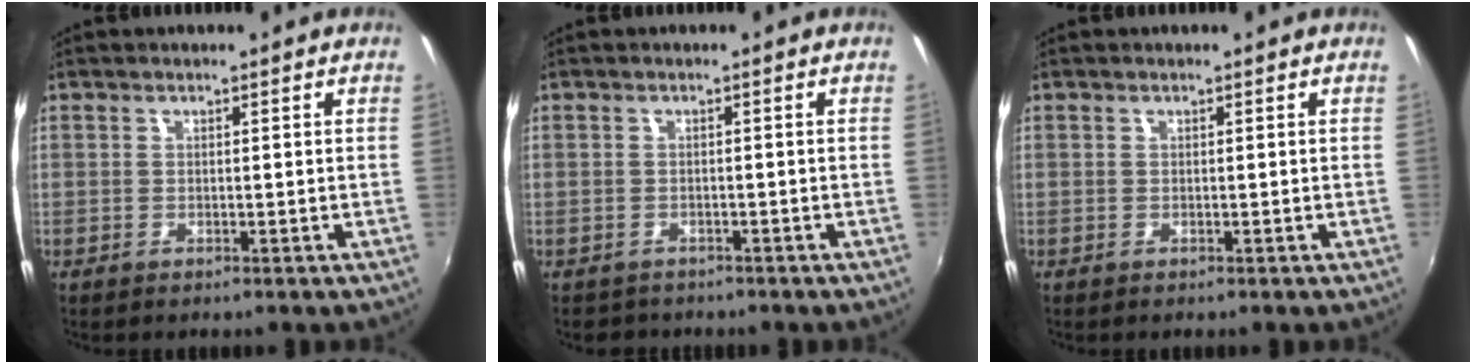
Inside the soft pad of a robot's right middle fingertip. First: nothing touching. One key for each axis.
{"total": 2.0, "fx": -1.6, "fy": 1.1, "fz": 0.0, "tx": -0.008, "ty": -0.004, "tz": -0.025}
{"total": 0.0}